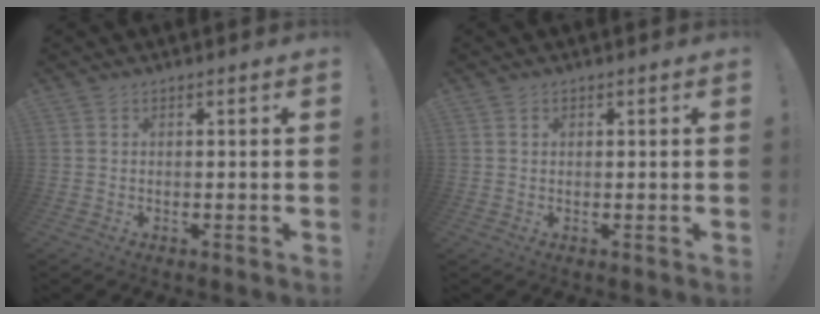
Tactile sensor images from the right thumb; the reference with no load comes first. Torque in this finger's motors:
{"motor_torque": [0.08, -0.32, -0.25, 0.24, 0.01]}